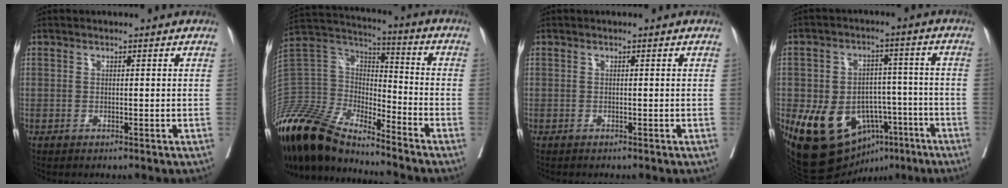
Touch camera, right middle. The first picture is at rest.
{"total": 21.6, "force": [-18.3, 5.5, 10.1], "torque": [-0.226, 0.004, -0.354]}
{"total": 0.0}
{"total": 17.1, "force": [-7.8, 11.4, 10.1], "torque": [-0.173, 0.022, -0.104]}